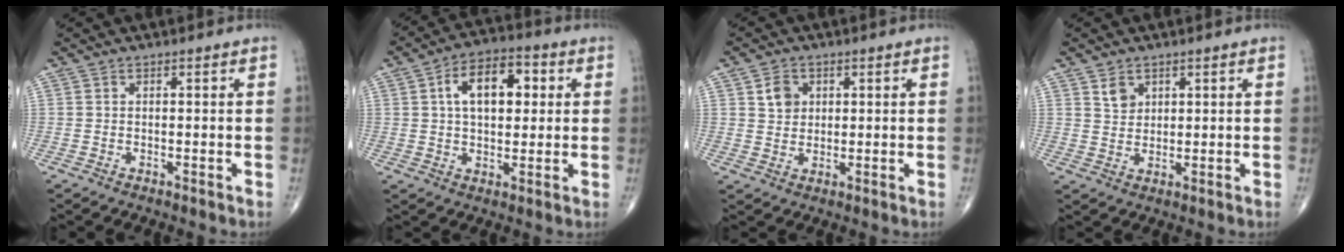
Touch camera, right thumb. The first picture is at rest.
{"total": 11.9, "force": [2.7, 6.9, 9.3], "torque": [-0.123, 0.015, 0.036]}
{"total": 5.8, "force": [1.0, 5.5, 1.7], "torque": [0.009, 0.006, 0.011]}
{"total": 3.2, "force": [1.8, 2.3, 1.3], "torque": [-0.010, -0.015, 0.037]}